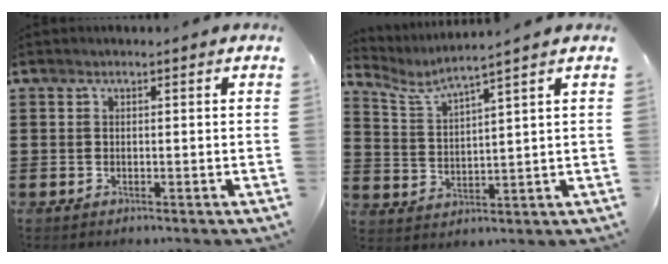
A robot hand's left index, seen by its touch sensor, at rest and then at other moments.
{"total": 4.3, "force": [3.8, -0.3, 2.1], "torque": [-0.059, -0.025, 0.060]}